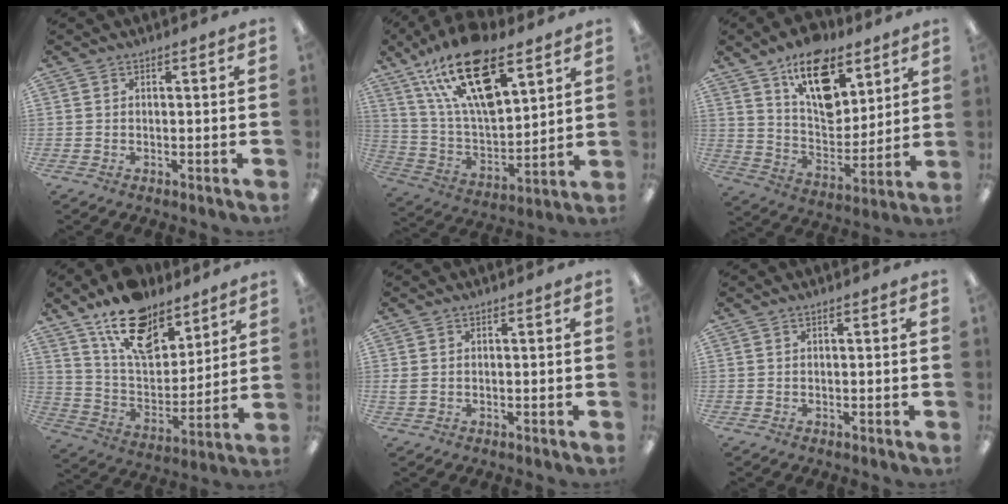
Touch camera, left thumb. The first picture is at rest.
{"total": 23.1, "force": [14.0, 9.7, 15.7], "torque": [-0.301, -0.072, 0.240]}
{"total": 17.5, "force": [10.7, 9.4, 10.2], "torque": [-0.151, -0.052, 0.187]}
{"total": 17.4, "force": [12.6, 8.8, 8.2], "torque": [-0.140, -0.071, 0.226]}
{"total": 1.3, "force": [0.3, 0.8, 0.9], "torque": [-0.020, 0.003, 0.005]}
{"total": 0.0}